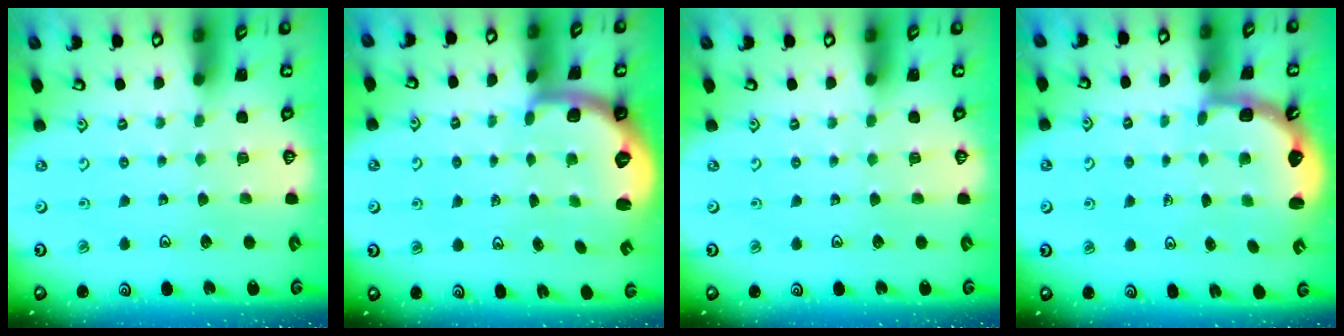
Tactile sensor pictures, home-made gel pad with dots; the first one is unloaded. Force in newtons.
{"total": 1.9, "press": 1.8, "slide": 0.4}
{"total": 0.0}
{"total": 2.7, "press": 2.1, "slide": 1.7}